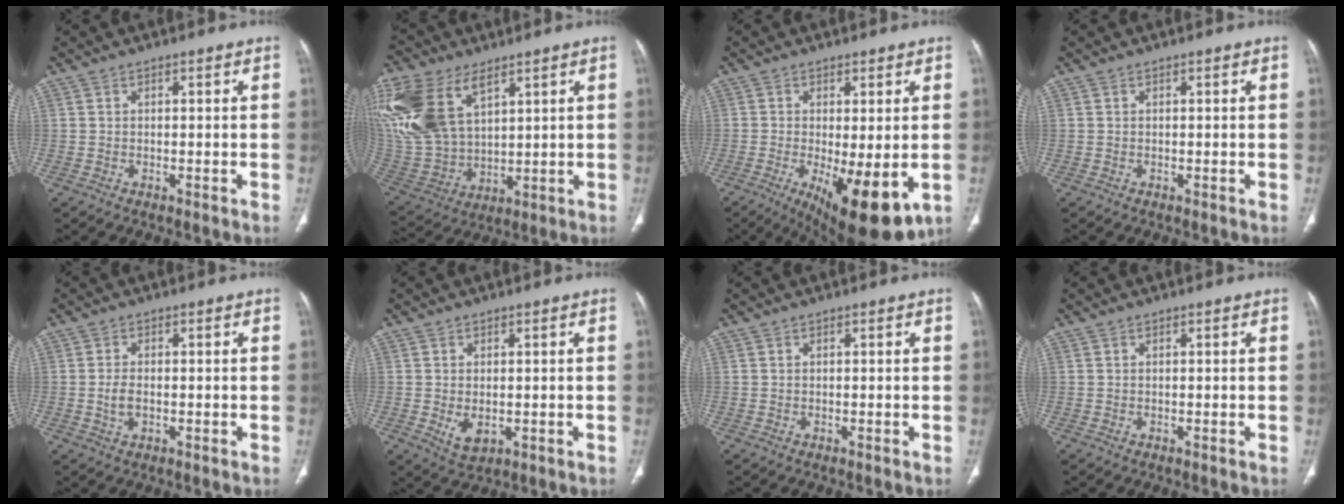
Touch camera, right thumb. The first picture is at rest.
{"total": 23.8, "force": [10.8, 14.2, 15.7], "torque": [-0.375, -0.004, 0.224]}
{"total": 13.8, "force": [-4.0, 4.7, 12.4], "torque": [-0.174, -0.026, -0.044]}
{"total": 0.0}
{"total": 2.9, "force": [-0.4, 1.6, 2.3], "torque": [-0.049, 0.001, -0.007]}
{"total": 3.8, "force": [-0.5, 2.3, 3.0], "torque": [-0.050, -0.009, 0.003]}
{"total": 0.0}
{"total": 0.0}